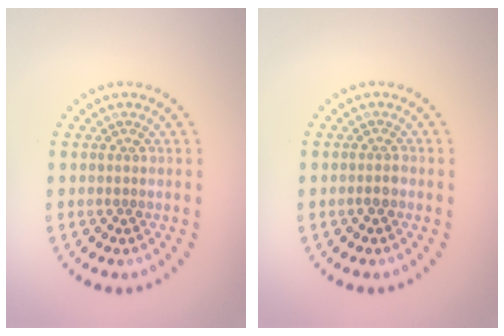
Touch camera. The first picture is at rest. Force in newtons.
{"total": 1.0, "press": 0.9, "slide": 0.4}